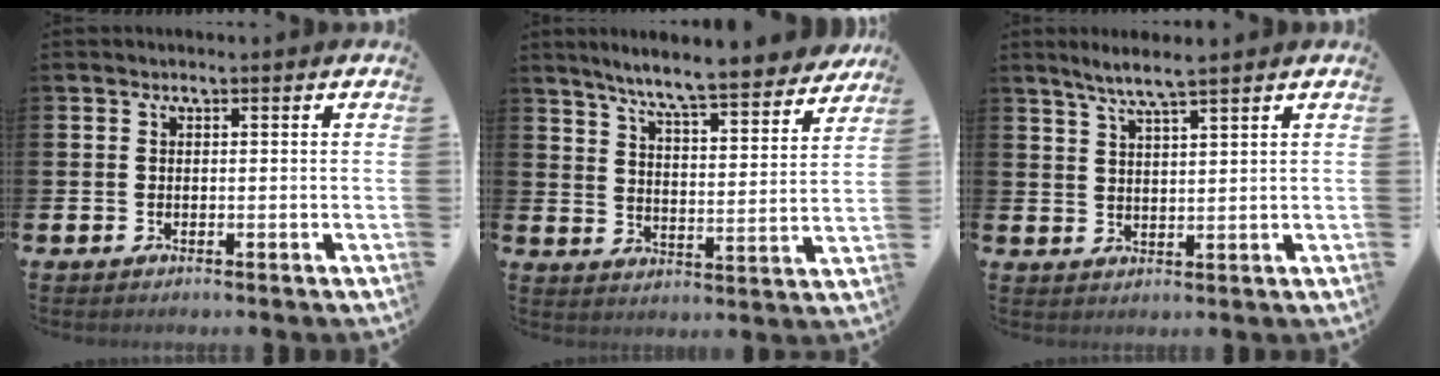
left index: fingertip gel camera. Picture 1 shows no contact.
{"total": 8.0, "force": [7.5, 0.1, 2.8], "torque": [-0.076, -0.056, 0.128]}
{"total": 4.7, "force": [4.2, -0.2, 2.2], "torque": [-0.058, -0.008, 0.073]}